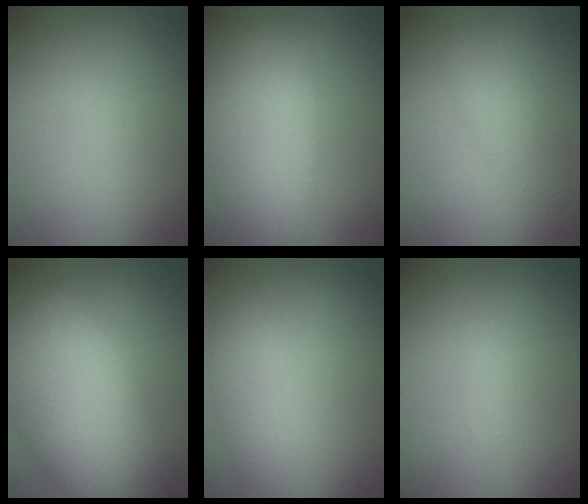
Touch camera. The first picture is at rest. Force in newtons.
{"total": 11.1, "press": 11.1, "slide": 0.6}
{"total": 2.2, "press": 2.2, "slide": 0.1}
{"total": 11.4, "press": 11.4, "slide": 0.8}
{"total": 1.9, "press": 1.9, "slide": 0.0}
{"total": 0.7, "press": 0.7, "slide": 0.0}